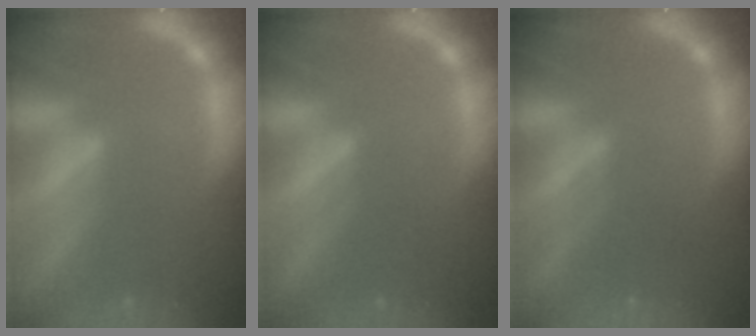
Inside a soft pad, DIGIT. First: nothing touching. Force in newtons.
{"total": 2.0}
{"total": 2.0}